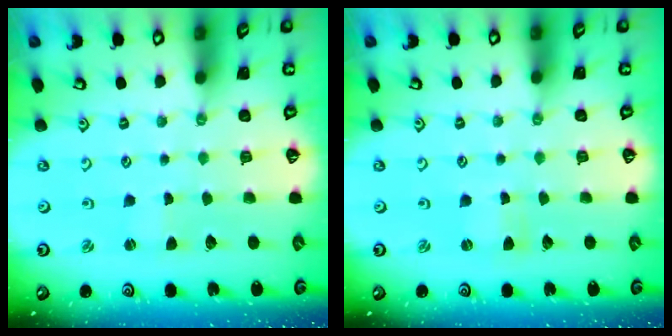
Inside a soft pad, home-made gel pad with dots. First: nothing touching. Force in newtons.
{"total": 0.0}